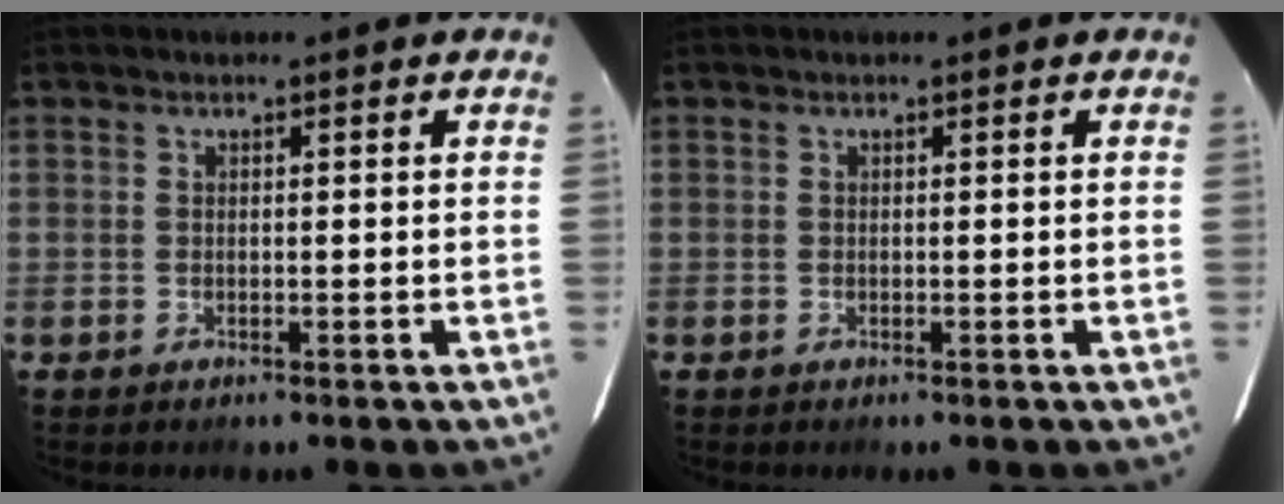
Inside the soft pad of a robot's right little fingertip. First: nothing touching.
{"total": 0.0}